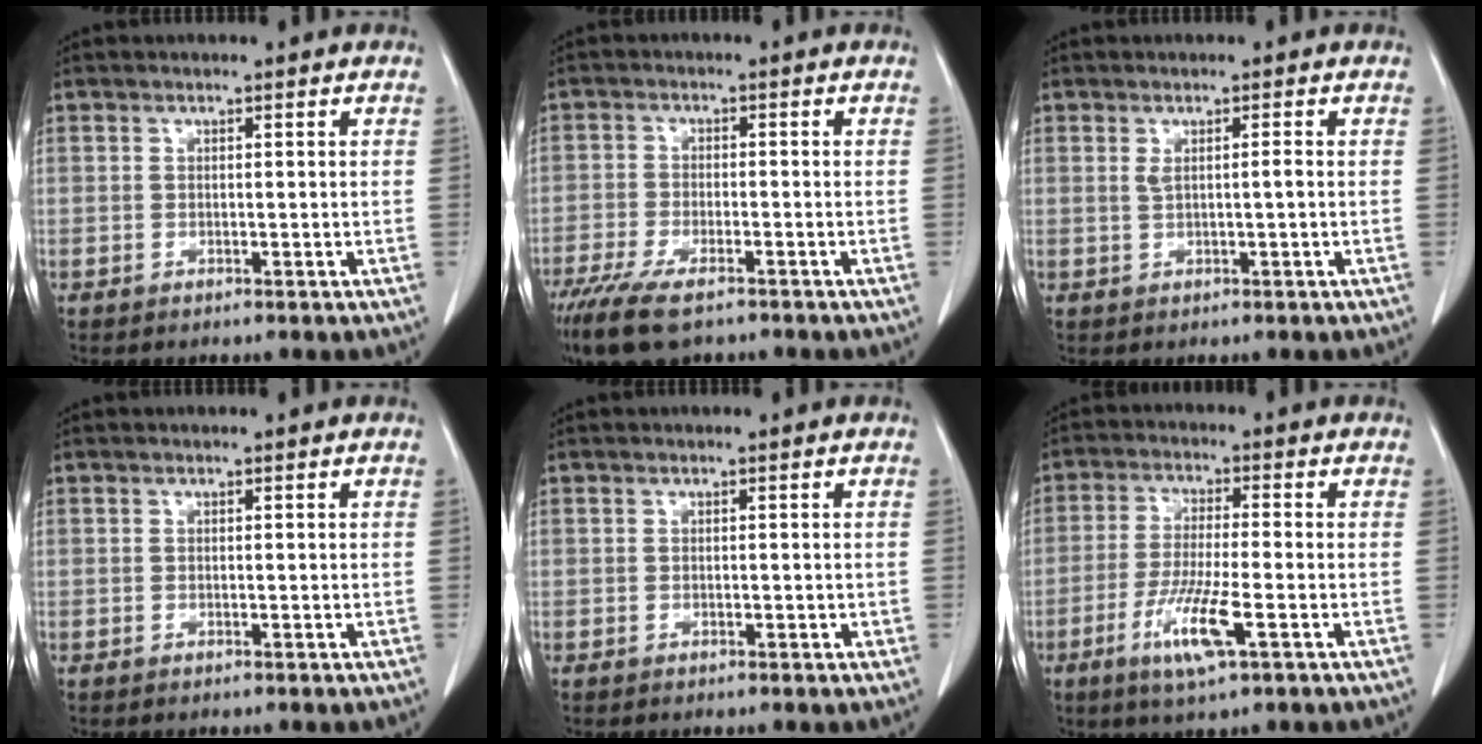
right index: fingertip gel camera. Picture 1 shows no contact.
{"total": 10.2, "force": [-7.5, 2.9, 6.4], "torque": [-0.112, -0.021, -0.123]}
{"total": 1.5, "force": [0.2, 0.0, 1.5], "torque": [-0.028, 0.000, 0.005]}
{"total": 0.0}
{"total": 0.5, "force": [-0.1, 0.4, 0.4], "torque": [-0.003, 0.002, 0.001]}
{"total": 8.5, "force": [-3.7, 0.5, 7.7], "torque": [-0.153, -0.019, -0.067]}